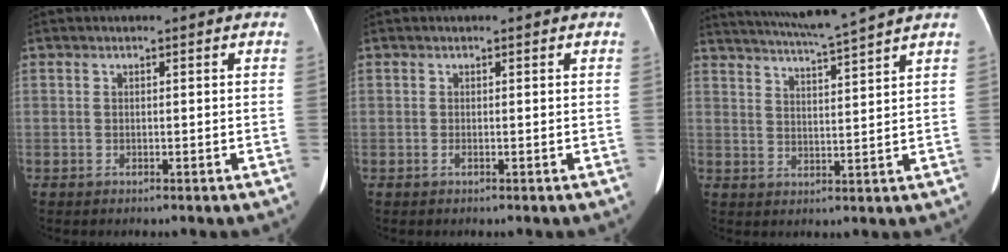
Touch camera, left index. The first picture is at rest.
{"total": 0.5, "force": [-0.5, -0.1, 0.2], "torque": [-0.008, -0.007, -0.005]}
{"total": 11.2, "force": [10.0, -1.9, 4.6], "torque": [-0.085, -0.002, 0.152]}